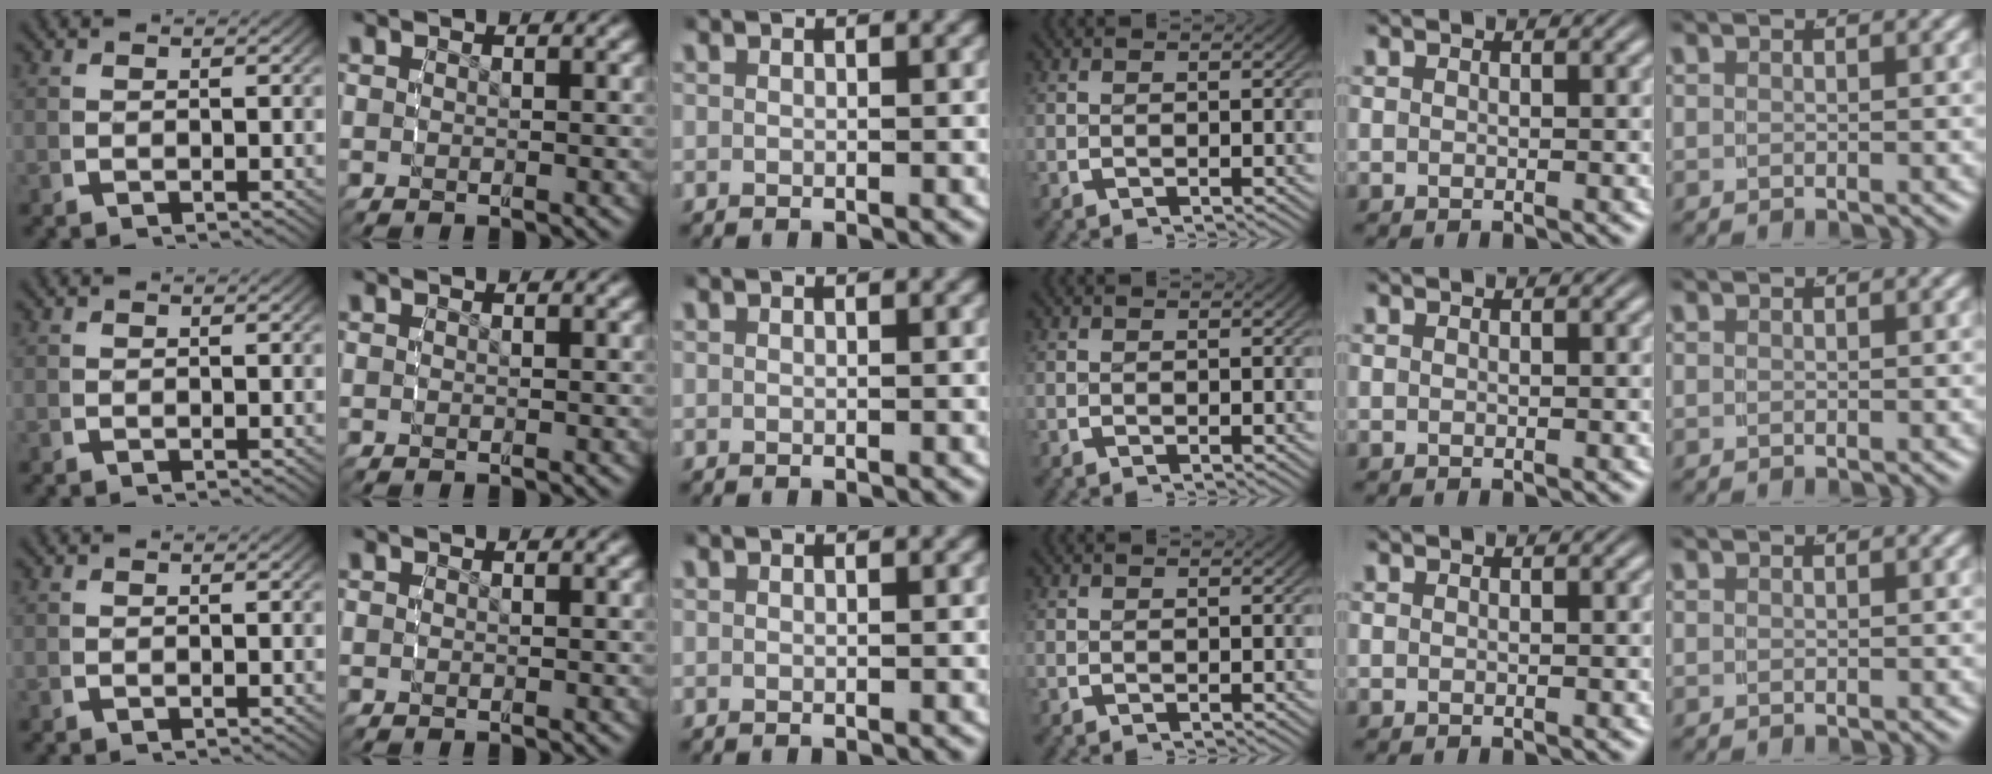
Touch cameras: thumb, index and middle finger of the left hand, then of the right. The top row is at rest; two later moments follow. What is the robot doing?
{"motion": "reach", "object": "coat"}